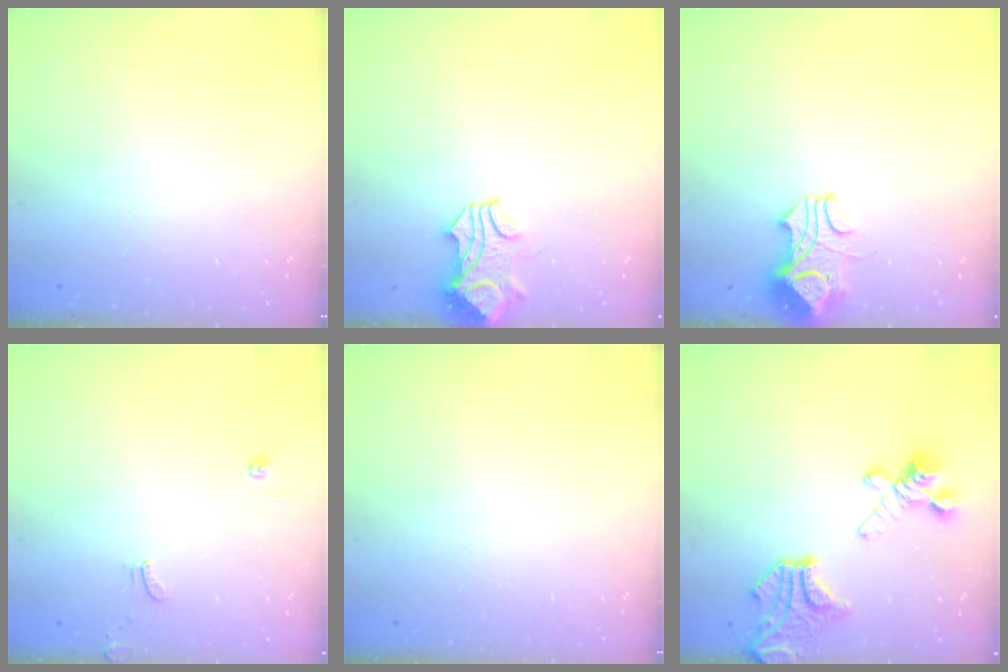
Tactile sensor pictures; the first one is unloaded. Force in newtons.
{"total": 1.8, "press": 1.7, "slide": 0.5}
{"total": 2.2, "press": 2.1, "slide": 0.7}
{"total": 1.3, "press": 1.2, "slide": 0.4}
{"total": 0.0}
{"total": 8.5, "press": 7.9, "slide": 3.0}